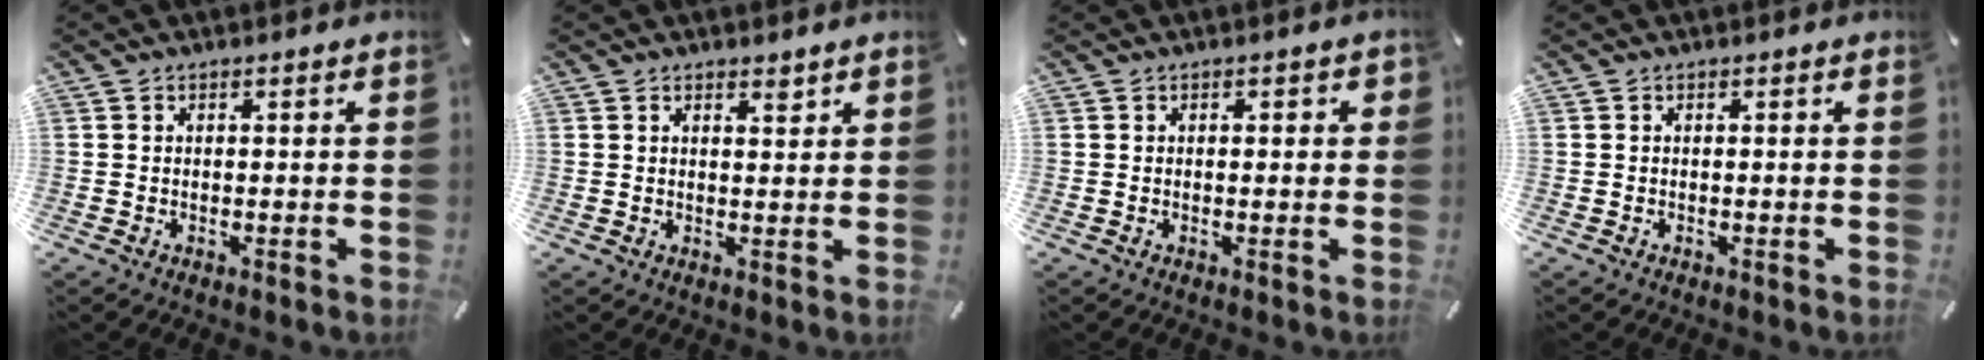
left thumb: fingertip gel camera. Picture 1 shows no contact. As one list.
[{"total": 1.7, "force": [1.4, 0.7, 0.7], "torque": [0.002, -0.009, 0.023]}, {"total": 1.0, "force": [0.0, 0.7, 0.8], "torque": [-0.006, 0.002, -0.004]}, {"total": 0.0}]